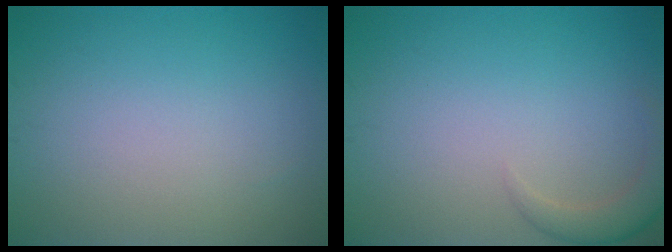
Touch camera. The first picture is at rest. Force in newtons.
{"total": 2.3, "press": 2.3, "slide": 0.2}